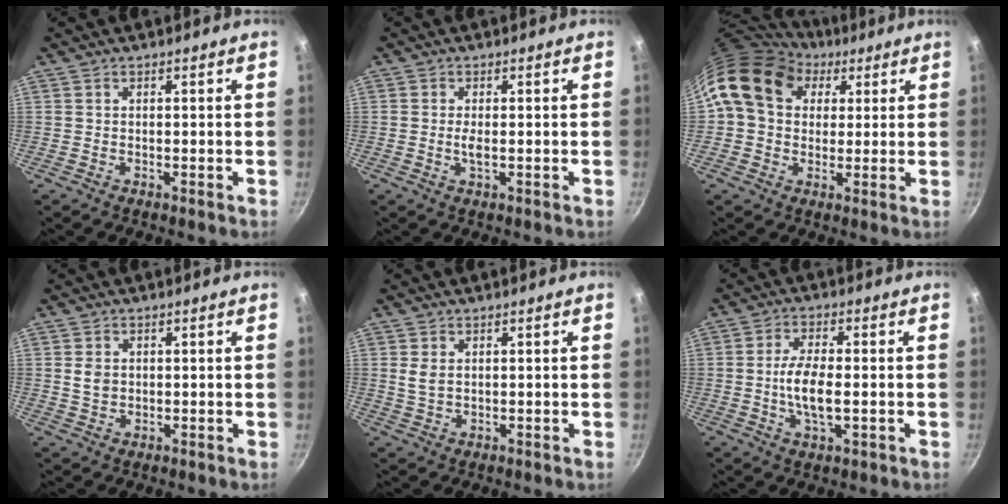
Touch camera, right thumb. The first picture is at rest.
{"total": 1.8, "force": [-0.1, 0.6, 1.7], "torque": [-0.041, -0.001, -0.005]}
{"total": 14.8, "force": [5.9, 11.4, 7.5], "torque": [-0.109, 0.009, 0.089]}
{"total": 2.9, "force": [0.5, 2.3, 1.7], "torque": [-0.024, 0.001, 0.011]}
{"total": 2.7, "force": [0.7, 1.7, 1.9], "torque": [-0.037, -0.004, 0.017]}
{"total": 7.6, "force": [-1.0, 3.0, 6.9], "torque": [-0.136, 0.006, -0.023]}